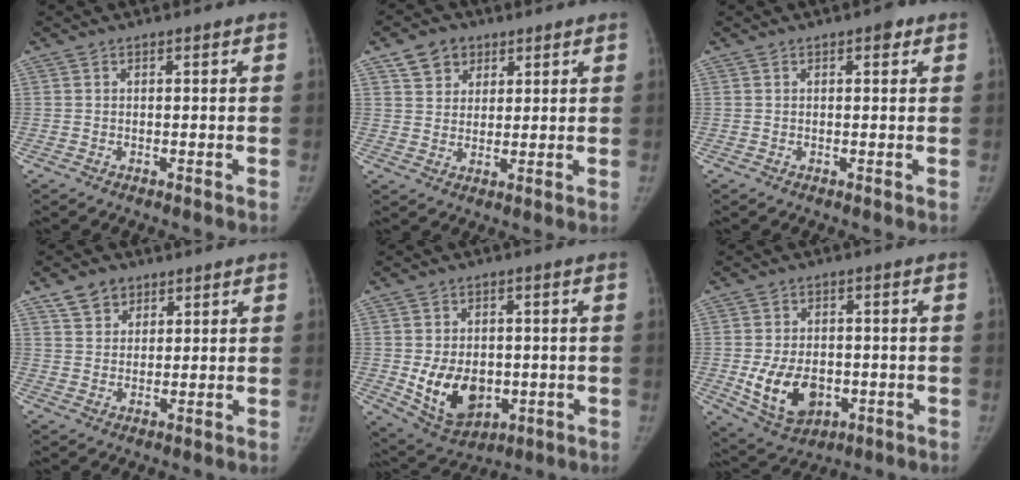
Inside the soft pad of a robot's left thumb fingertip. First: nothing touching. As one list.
[{"total": 6.1, "force": [3.5, 4.6, 1.9], "torque": [-0.006, -0.015, 0.060]}, {"total": 1.6, "force": [0.8, 0.8, 1.2], "torque": [-0.009, 0.000, 0.008]}, {"total": 5.3, "force": [3.4, 3.7, 1.7], "torque": [-0.008, -0.017, 0.064]}, {"total": 12.0, "force": [-1.7, 8.6, 8.2], "torque": [-0.106, -0.005, -0.007]}, {"total": 11.4, "force": [-2.4, 7.9, 7.9], "torque": [-0.119, 0.001, -0.023]}]